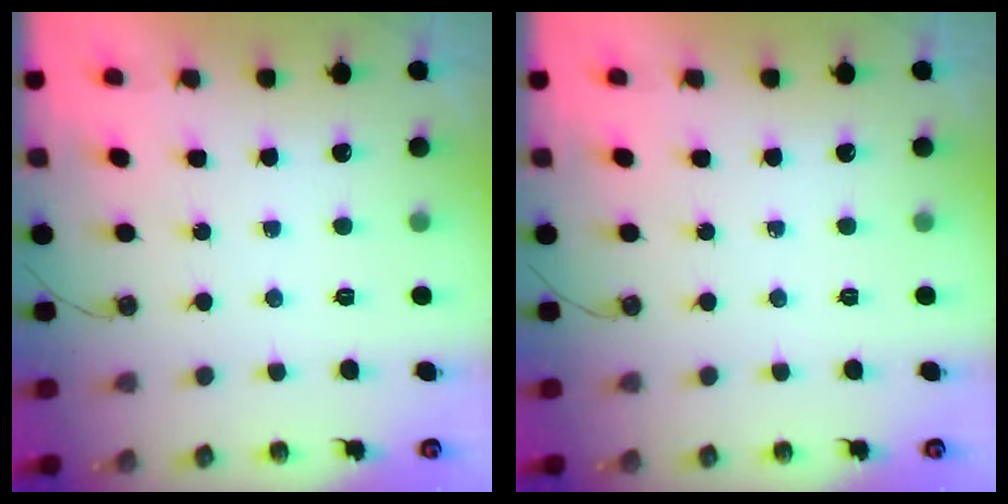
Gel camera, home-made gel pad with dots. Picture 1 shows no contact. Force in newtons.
{"total": 0.0}